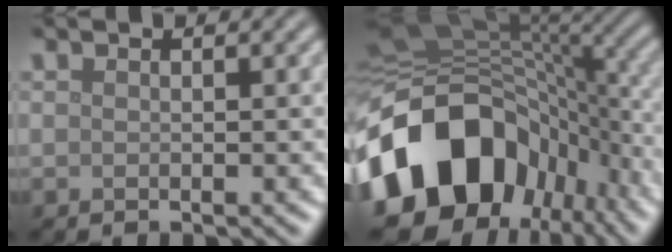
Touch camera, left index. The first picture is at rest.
{"total": 16.9, "force": [-6.1, 12.7, 9.4], "torque": [-0.191, -0.024, -0.097]}